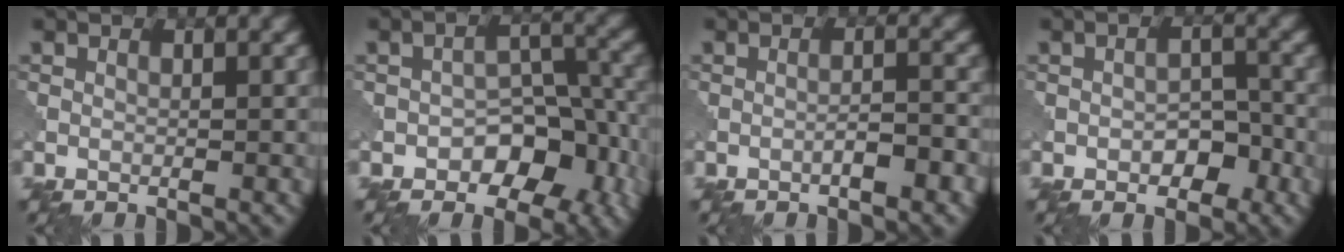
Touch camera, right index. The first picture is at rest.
{"total": 6.4, "force": [-2.8, 4.1, 4.1], "torque": [-0.036, 0.004, -0.046]}
{"total": 2.4, "force": [-1.2, 0.4, 2.0], "torque": [-0.032, 0.010, -0.022]}
{"total": 2.8, "force": [-1.2, 1.6, 1.9], "torque": [-0.025, 0.005, -0.017]}